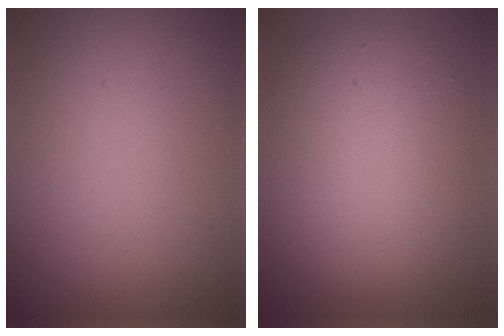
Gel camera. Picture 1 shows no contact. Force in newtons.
{"total": 6.5, "press": 6.5, "slide": 0.2}